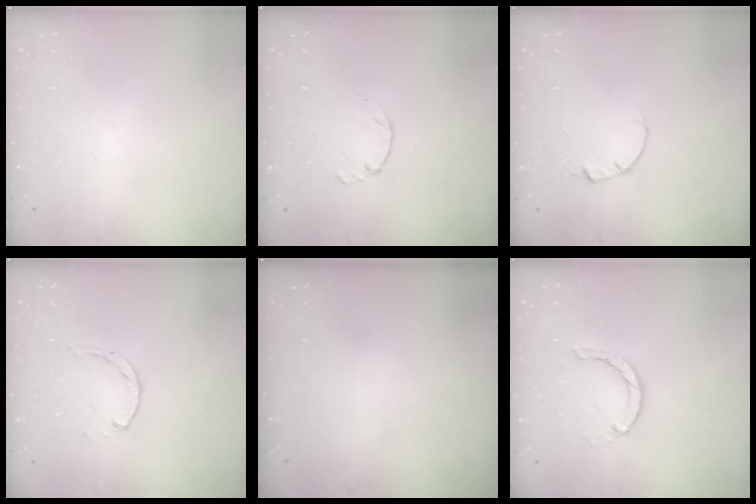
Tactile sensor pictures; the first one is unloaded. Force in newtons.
{"total": 1.3, "press": 1.2, "slide": 0.4}
{"total": 2.0, "press": 2.0, "slide": 0.3}
{"total": 1.1, "press": 1.1, "slide": 0.2}
{"total": 0.0}
{"total": 4.4, "press": 4.3, "slide": 0.5}